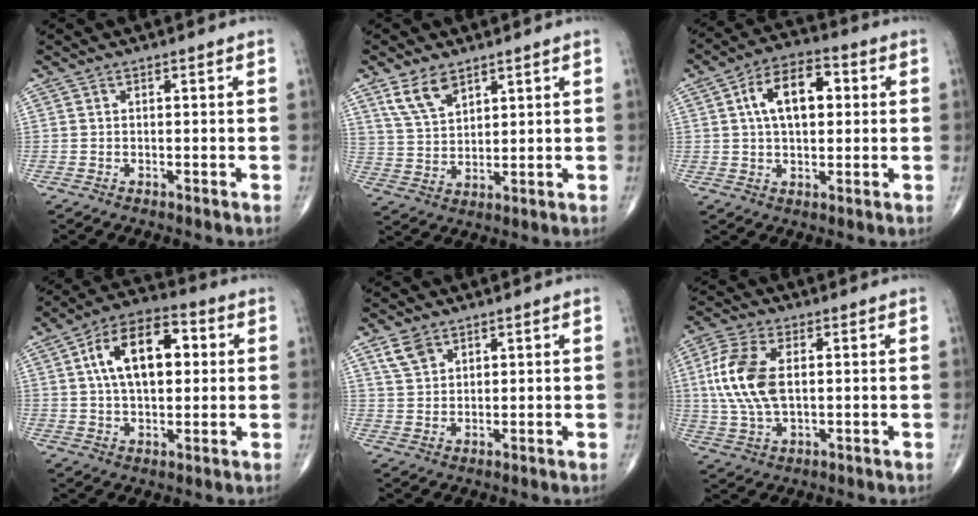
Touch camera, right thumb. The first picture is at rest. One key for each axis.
{"total": 7.3, "fx": 4.7, "fy": 3.7, "fz": 4.1, "tx": -0.067, "ty": -0.021, "tz": 0.101}
{"total": 11.8, "fx": 2.4, "fy": 6.6, "fz": 9.5, "tx": -0.142, "ty": 0.018, "tz": 0.033}
{"total": 15.4, "fx": 3.2, "fy": 8.5, "fz": 12.4, "tx": -0.190, "ty": 0.018, "tz": 0.048}
{"total": 4.4, "fx": 2.7, "fy": 3.0, "fz": 1.7, "tx": -0.020, "ty": -0.011, "tz": 0.057}
{"total": 13.0, "fx": 1.7, "fy": 7.1, "fz": 10.8, "tx": -0.237, "ty": 0.003, "tz": 0.033}